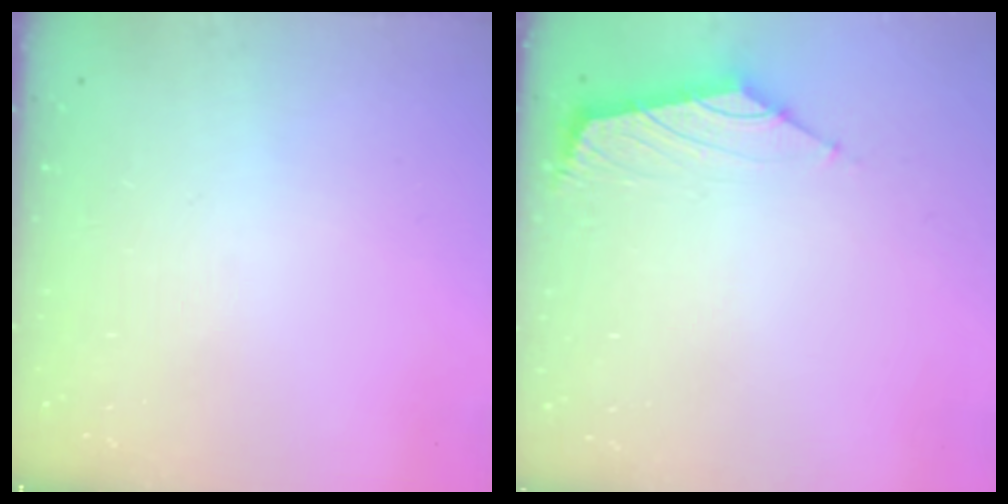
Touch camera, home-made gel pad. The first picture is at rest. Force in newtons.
{"total": 1.6, "press": 1.5, "slide": 0.7}